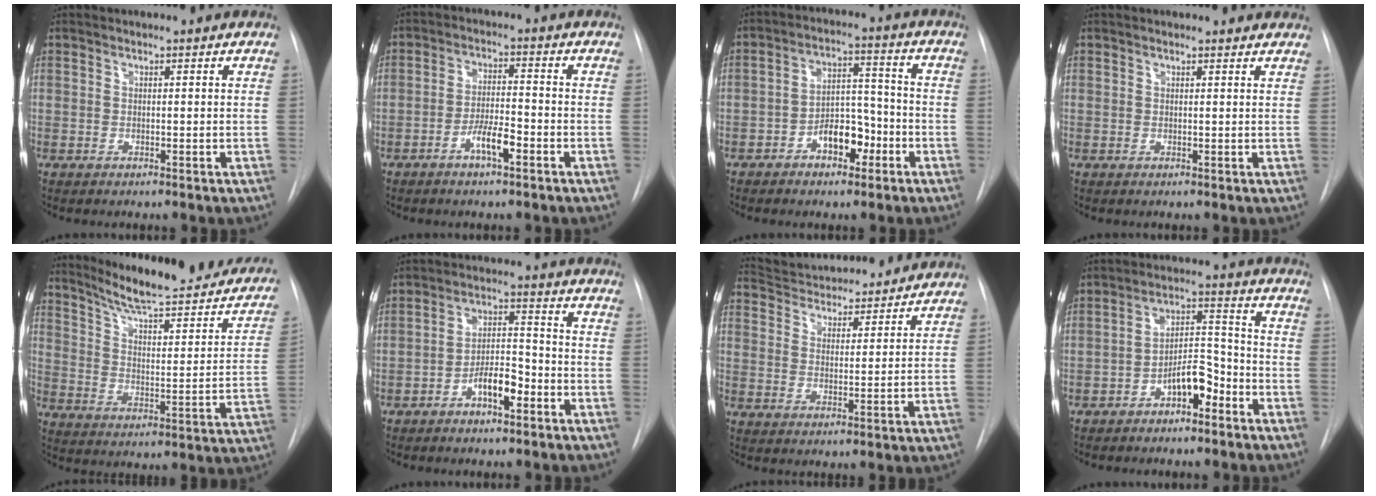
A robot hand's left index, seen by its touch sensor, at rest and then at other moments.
{"total": 5.6, "force": [-4.2, 0.6, 3.6], "torque": [-0.069, -0.001, -0.073]}
{"total": 7.6, "force": [-5.1, 3.5, 4.4], "torque": [-0.071, 0.022, -0.083]}
{"total": 2.5, "force": [2.4, 0.7, 0.5], "torque": [-0.005, 0.006, 0.010]}
{"total": 24.3, "force": [20.3, 4.0, 12.8], "torque": [-0.176, -0.050, 0.264]}
{"total": 6.9, "force": [-5.0, 1.8, 4.4], "torque": [-0.082, 0.012, -0.083]}
{"total": 15.6, "force": [14.6, 3.2, 4.5], "torque": [-0.073, 0.015, 0.211]}
{"total": 7.6, "force": [-5.7, 2.4, 4.4], "torque": [-0.077, 0.022, -0.091]}